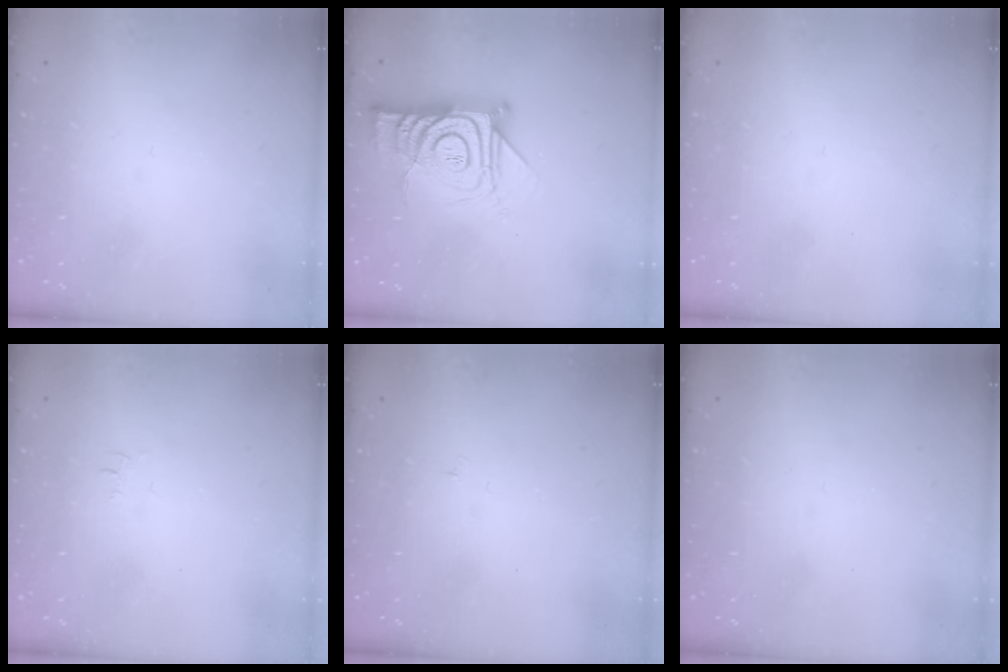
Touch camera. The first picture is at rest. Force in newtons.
{"total": 15.3, "press": 15.2, "slide": 1.4}
{"total": 1.6, "press": 1.5, "slide": 0.1}
{"total": 3.6, "press": 3.6, "slide": 0.5}
{"total": 3.0, "press": 3.0, "slide": 0.3}
{"total": 0.0}